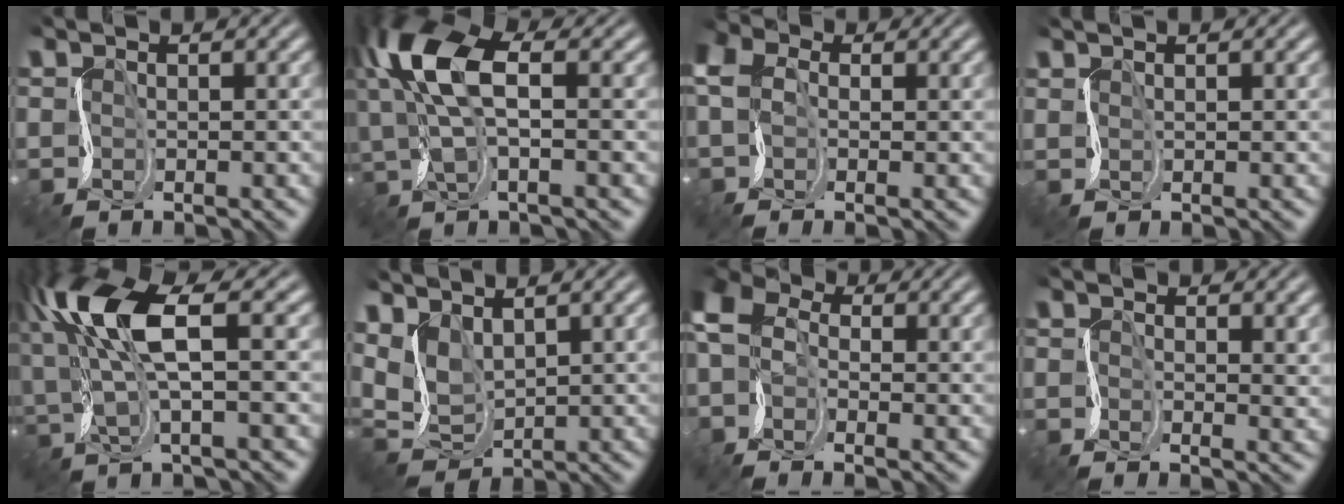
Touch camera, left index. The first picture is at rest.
{"total": 9.1, "force": [2.5, 4.0, 7.8], "torque": [-0.189, 0.016, 0.039]}
{"total": 5.4, "force": [0.2, 3.8, 3.9], "torque": [-0.077, 0.022, -0.016]}
{"total": 1.3, "force": [1.1, -0.1, 0.6], "torque": [-0.015, 0.012, 0.017]}
{"total": 9.4, "force": [3.0, 2.6, 8.5], "torque": [-0.190, 0.012, 0.048]}
{"total": 3.6, "force": [1.8, 1.4, 2.8], "torque": [-0.068, 0.003, 0.030]}
{"total": 7.3, "force": [-1.2, 4.7, 5.5], "torque": [-0.108, 0.017, -0.042]}
{"total": 1.5, "force": [0.4, 0.1, 1.4], "torque": [-0.026, 0.004, 0.001]}